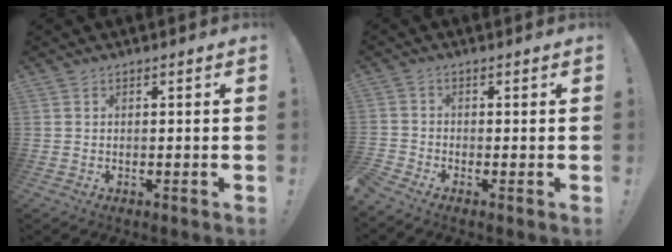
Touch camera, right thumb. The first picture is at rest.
{"total": 1.8, "force": [-0.9, 1.2, 0.9], "torque": [-0.033, 0.002, -0.019]}